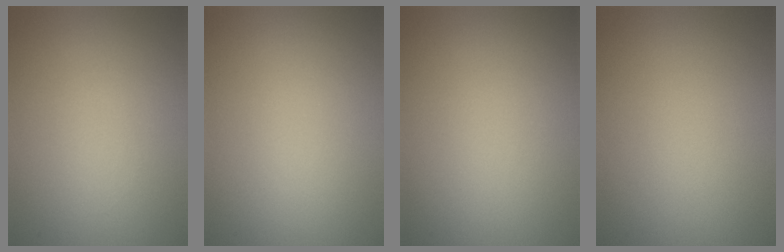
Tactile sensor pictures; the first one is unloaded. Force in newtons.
{"total": 0.0}
{"total": 0.0}
{"total": 0.0}